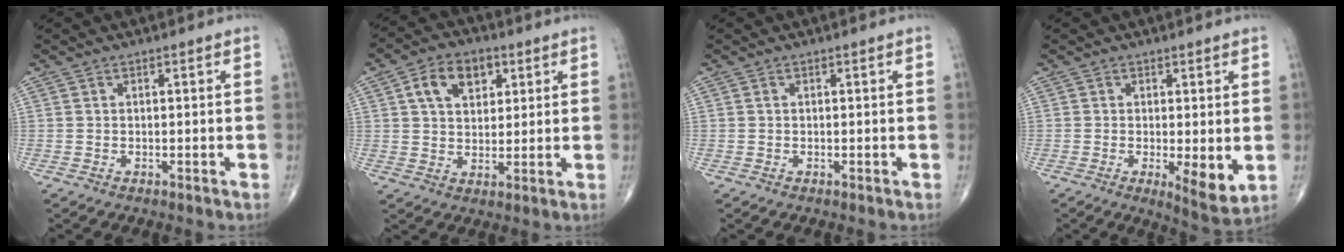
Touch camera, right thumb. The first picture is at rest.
{"total": 9.3, "force": [3.6, 6.1, 6.0], "torque": [-0.076, -0.002, 0.057]}
{"total": 0.0}
{"total": 6.3, "force": [-0.9, 1.9, 5.9], "torque": [-0.088, -0.021, -0.011]}